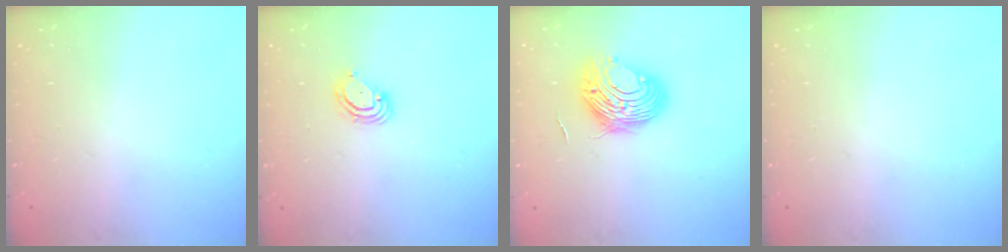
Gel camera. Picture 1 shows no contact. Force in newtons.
{"total": 4.4, "press": 4.4, "slide": 0.4}
{"total": 10.4, "press": 10.4, "slide": 0.4}
{"total": 0.0}